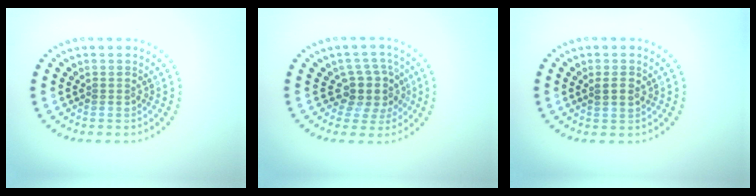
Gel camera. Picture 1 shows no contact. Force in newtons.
{"total": 3.5, "press": 2.9, "slide": 2.0}
{"total": 1.1, "press": 1.0, "slide": 0.4}